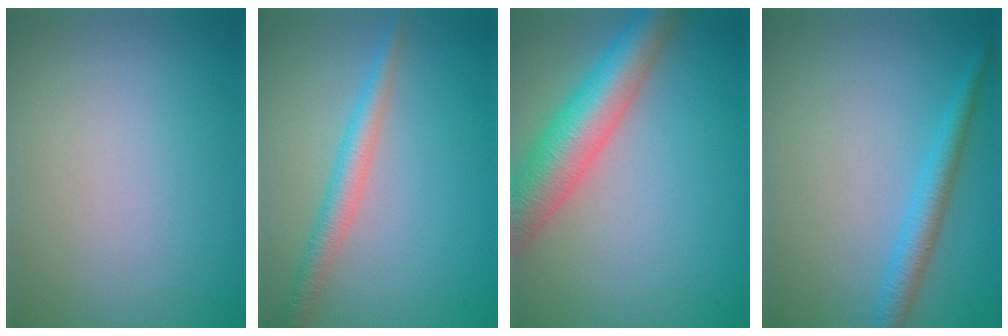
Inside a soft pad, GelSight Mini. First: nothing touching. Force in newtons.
{"total": 2.9, "press": 2.9, "slide": 0.1}
{"total": 7.8, "press": 7.8, "slide": 0.4}
{"total": 2.6, "press": 2.6, "slide": 0.1}